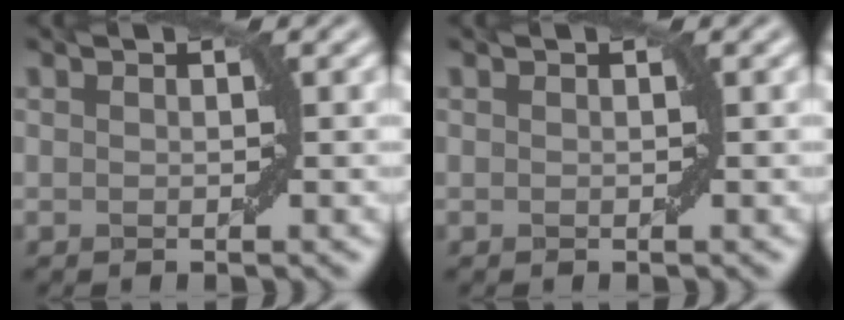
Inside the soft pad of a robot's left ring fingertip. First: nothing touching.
{"total": 0.0}